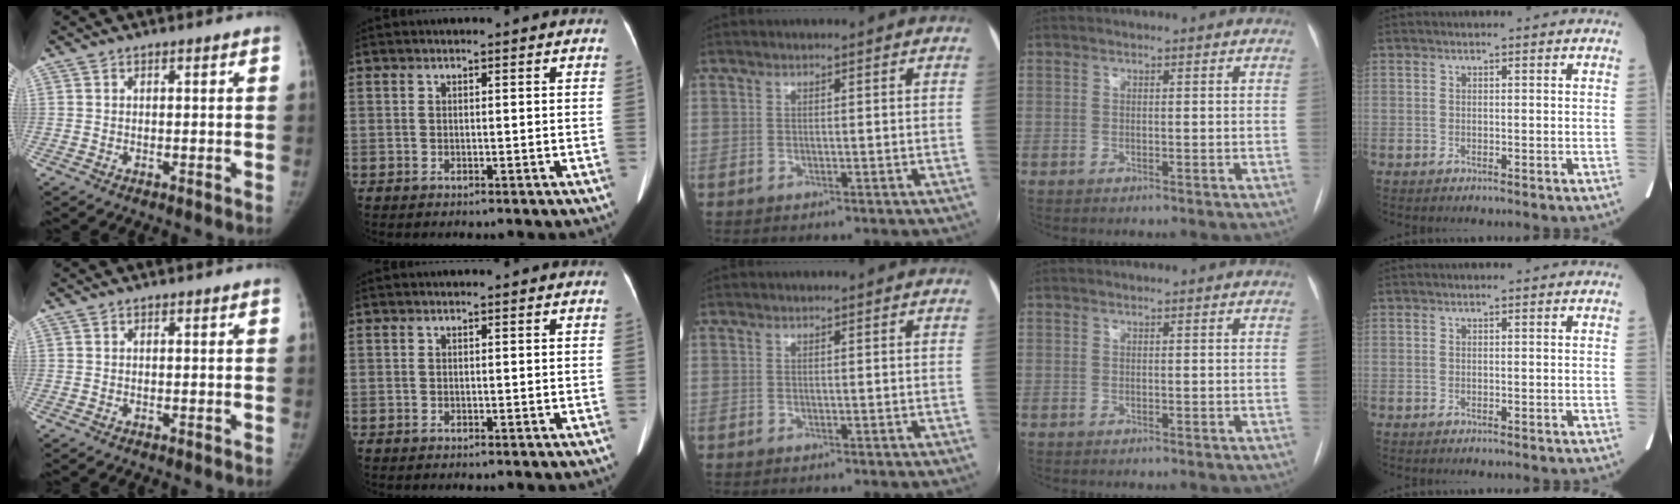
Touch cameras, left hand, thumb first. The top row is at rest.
{}